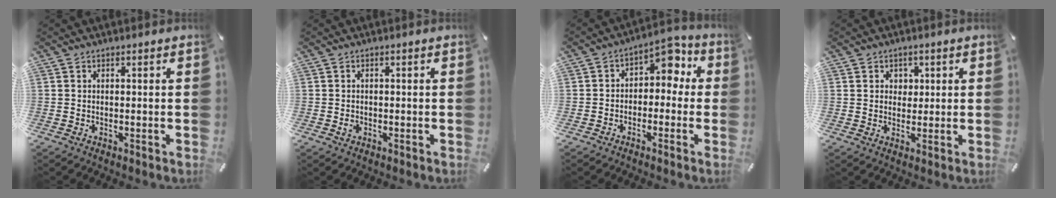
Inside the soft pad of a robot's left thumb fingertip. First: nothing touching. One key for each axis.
{"total": 1.0, "fx": -0.3, "fy": 0.8, "fz": 0.5, "tx": -0.010, "ty": 0.004, "tz": -0.006}
{"total": 5.2, "fx": 1.3, "fy": 4.1, "fz": 2.8, "tx": -0.032, "ty": -0.014, "tz": 0.014}
{"total": 3.4, "fx": 1.0, "fy": 3.1, "fz": 0.8, "tx": -0.008, "ty": 0.001, "tz": 0.012}